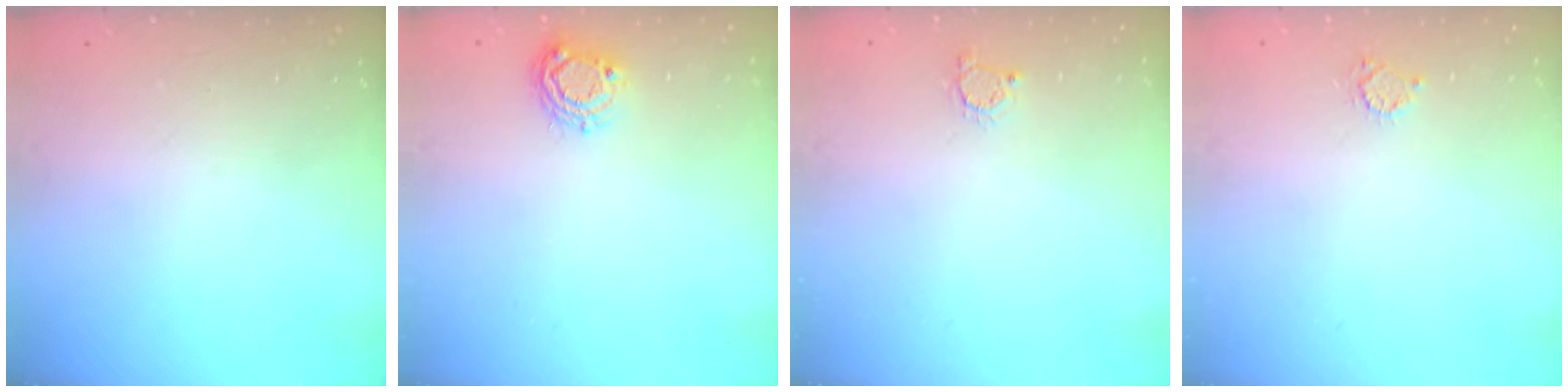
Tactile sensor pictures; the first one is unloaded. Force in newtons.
{"total": 6.6, "press": 6.6, "slide": 0.5}
{"total": 2.2, "press": 2.2, "slide": 0.4}
{"total": 3.4, "press": 3.4, "slide": 0.4}